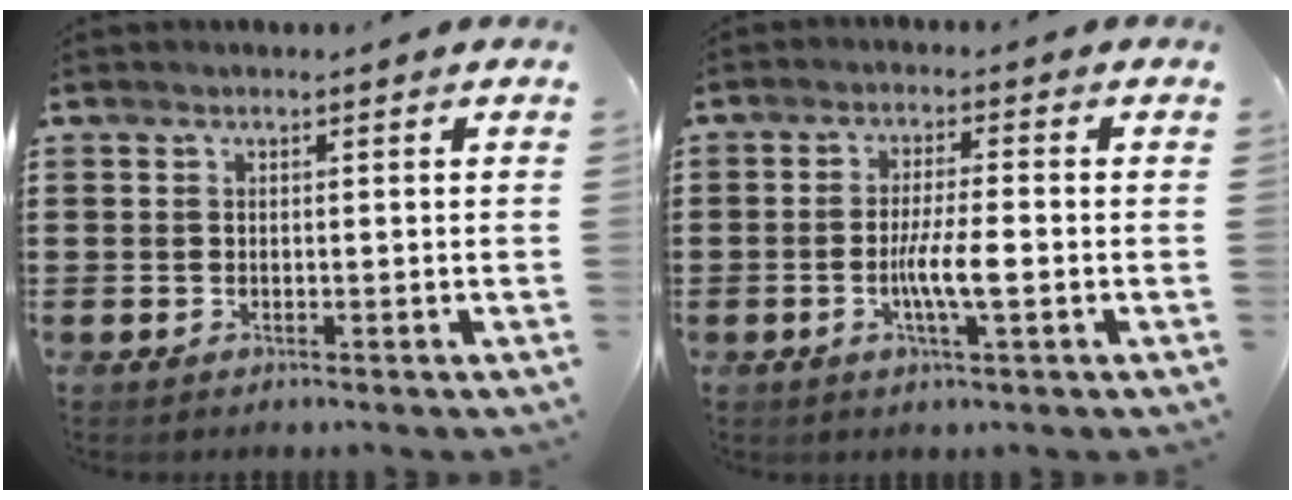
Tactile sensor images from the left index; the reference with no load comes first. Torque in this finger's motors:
{"motor_torque": [0.35, 0.05, 0.46, 0.10]}